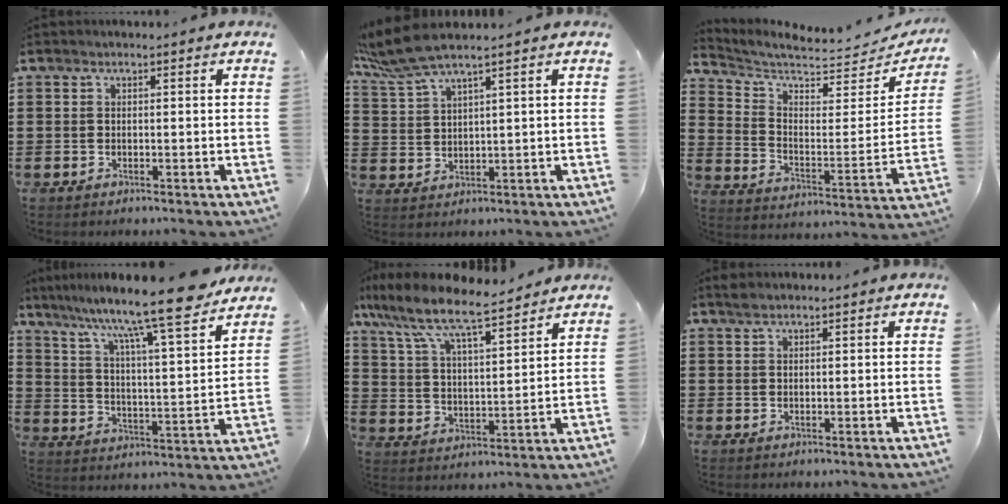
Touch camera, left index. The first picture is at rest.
{"total": 5.8, "force": [4.5, 0.4, 3.6], "torque": [-0.093, -0.012, 0.077]}
{"total": 5.8, "force": [5.2, 1.0, 2.3], "torque": [-0.073, -0.046, 0.087]}
{"total": 11.3, "force": [9.7, -0.5, 5.8], "torque": [-0.123, -0.077, 0.153]}
{"total": 8.3, "force": [7.2, 1.0, 4.1], "torque": [-0.108, -0.041, 0.121]}
{"total": 1.1, "force": [0.9, 0.4, 0.6], "torque": [-0.013, 0.002, 0.017]}